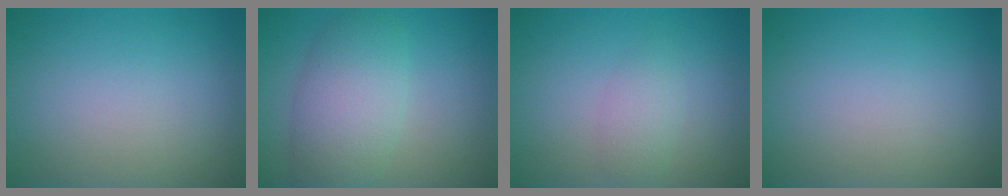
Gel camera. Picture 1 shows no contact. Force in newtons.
{"total": 5.6, "press": 5.6, "slide": 0.3}
{"total": 1.8, "press": 1.8, "slide": 0.0}
{"total": 0.0}